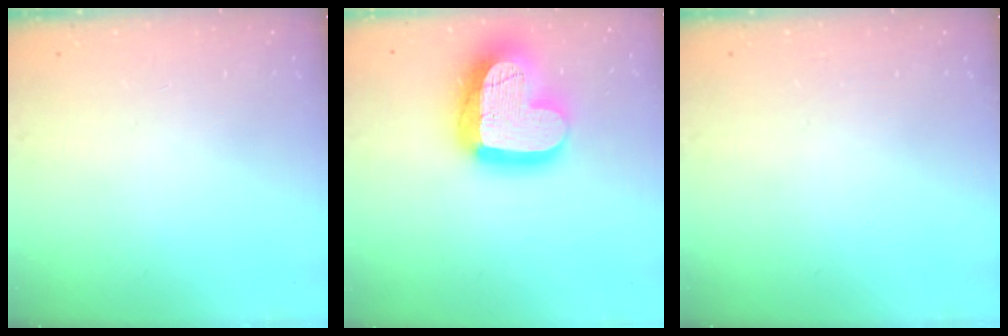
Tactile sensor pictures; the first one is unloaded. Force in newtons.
{"total": 23.3, "press": 23.3, "slide": 1.9}
{"total": 0.0}